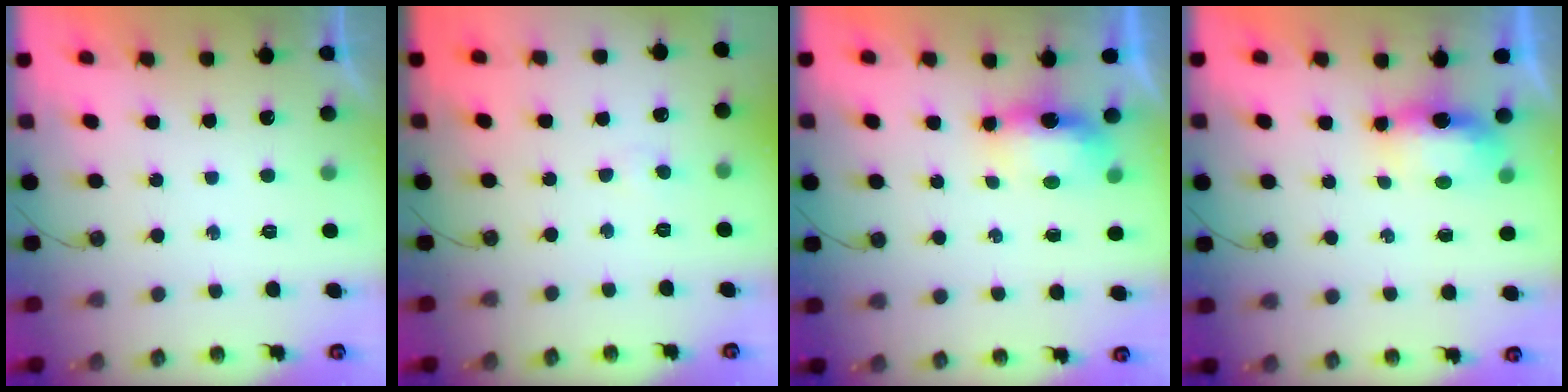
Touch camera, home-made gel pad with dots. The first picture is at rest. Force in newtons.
{"total": 3.5, "press": 3.4, "slide": 0.6}
{"total": 15.3, "press": 8.5, "slide": 12.7}
{"total": 14.3, "press": 8.2, "slide": 11.7}